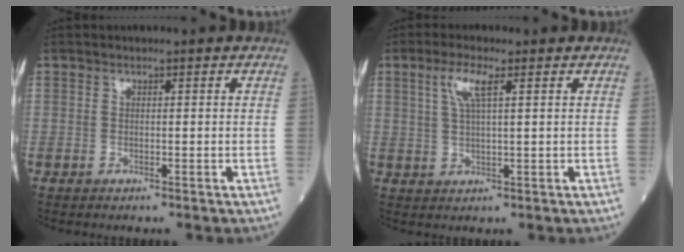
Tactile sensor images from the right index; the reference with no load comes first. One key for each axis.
{"total": 4.4, "fx": 1.9, "fy": 0.5, "fz": 3.9, "tx": -0.088, "ty": 0.006, "tz": 0.040}